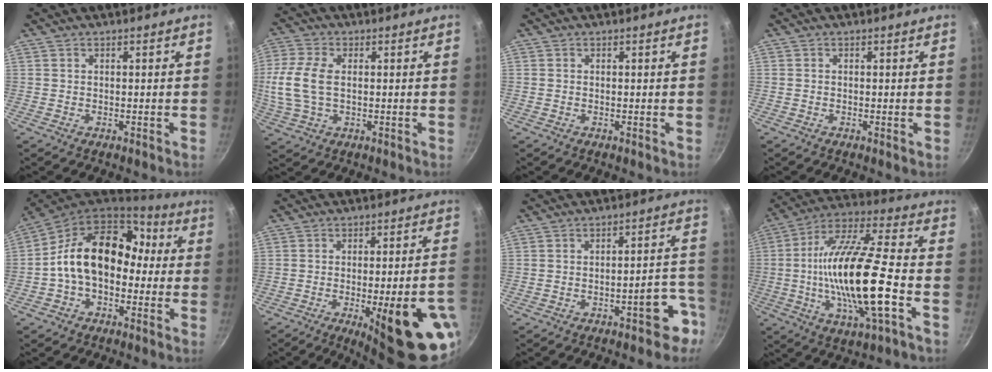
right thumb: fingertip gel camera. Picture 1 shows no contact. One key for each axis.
{"total": 10.2, "fx": 0.6, "fy": 6.1, "fz": 8.2, "tx": -0.179, "ty": 0.008, "tz": 0.005}
{"total": 0.0}
{"total": 0.0}
{"total": 16.7, "fx": 0.0, "fy": 11.8, "fz": 11.8, "tx": -0.158, "ty": 0.048, "tz": -0.019}
{"total": 20.7, "fx": -8.3, "fy": 5.4, "fz": 18.1, "tx": -0.196, "ty": 0.022, "tz": -0.101}
{"total": 12.0, "fx": -6.0, "fy": 4.4, "fz": 9.4, "tx": -0.065, "ty": 0.070, "tz": -0.079}
{"total": 21.9, "fx": -4.1, "fy": 5.3, "fz": 20.9, "tx": -0.383, "ty": 0.025, "tz": -0.082}